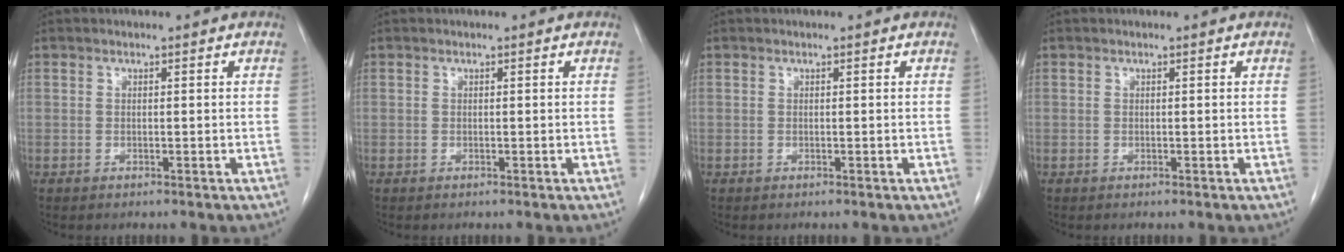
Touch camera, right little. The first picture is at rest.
{"total": 0.0}
{"total": 0.0}
{"total": 0.0}